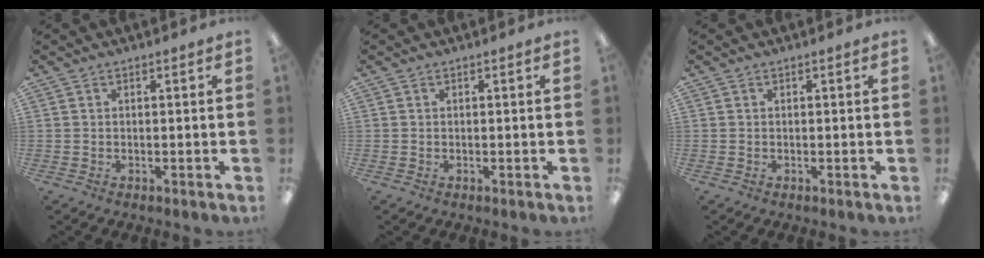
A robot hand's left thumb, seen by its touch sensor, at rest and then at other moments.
{"total": 0.0}
{"total": 0.0}